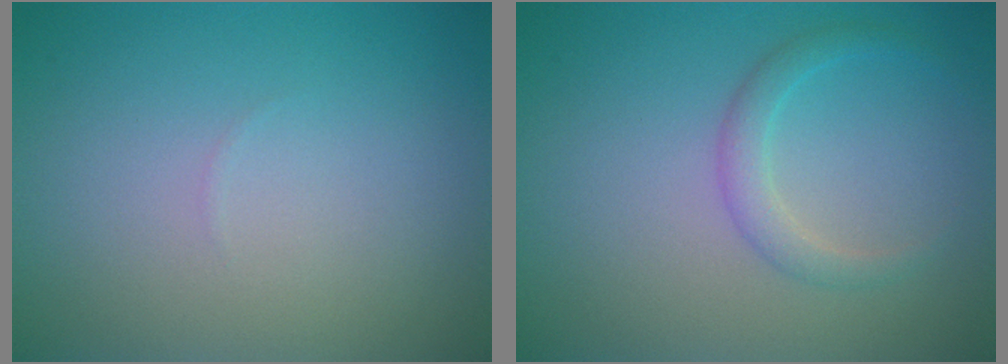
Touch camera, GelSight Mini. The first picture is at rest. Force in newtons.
{"total": 1.8, "press": 1.8, "slide": 0.0}